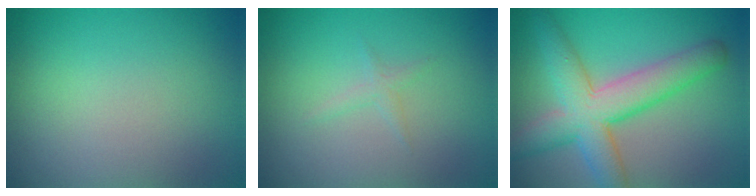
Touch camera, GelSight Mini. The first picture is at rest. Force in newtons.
{"total": 0.9, "press": 0.9, "slide": 0.0}
{"total": 6.9, "press": 6.9, "slide": 0.2}